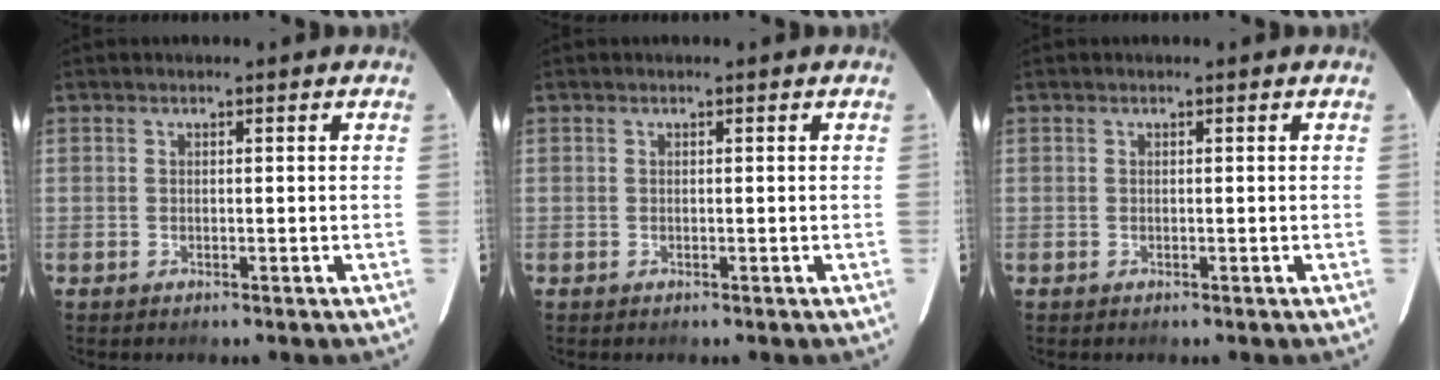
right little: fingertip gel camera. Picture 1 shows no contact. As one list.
[{"total": 0.0}, {"total": 0.0}]